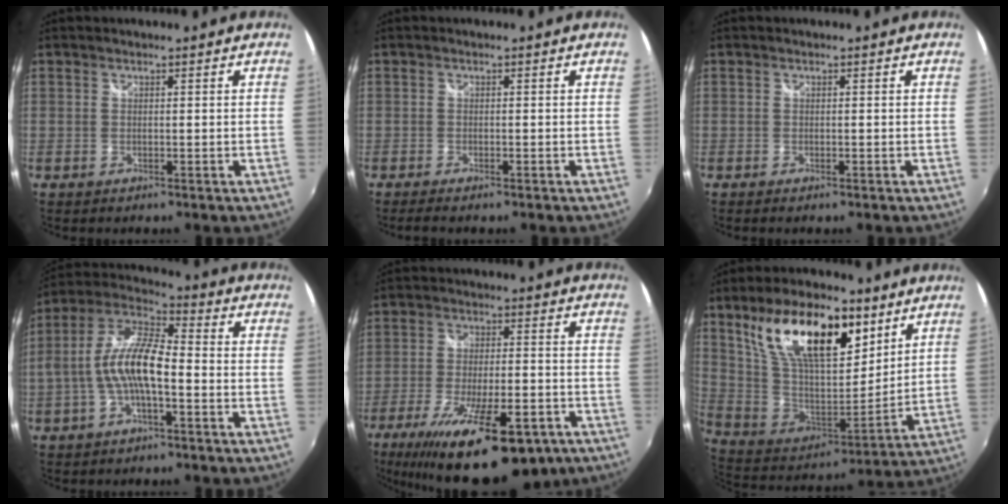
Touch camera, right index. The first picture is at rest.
{"total": 2.7, "force": [-2.2, 0.5, 1.4], "torque": [-0.031, -0.013, -0.039]}
{"total": 0.8, "force": [-0.7, 0.3, 0.4], "torque": [-0.010, -0.004, -0.011]}
{"total": 11.5, "force": [-2.5, 3.6, 10.6], "torque": [-0.222, 0.013, -0.049]}
{"total": 23.2, "force": [-15.2, 7.4, 15.9], "torque": [-0.281, -0.051, -0.226]}
{"total": 23.9, "force": [12.3, 11.1, 17.3], "torque": [-0.322, 0.024, 0.227]}